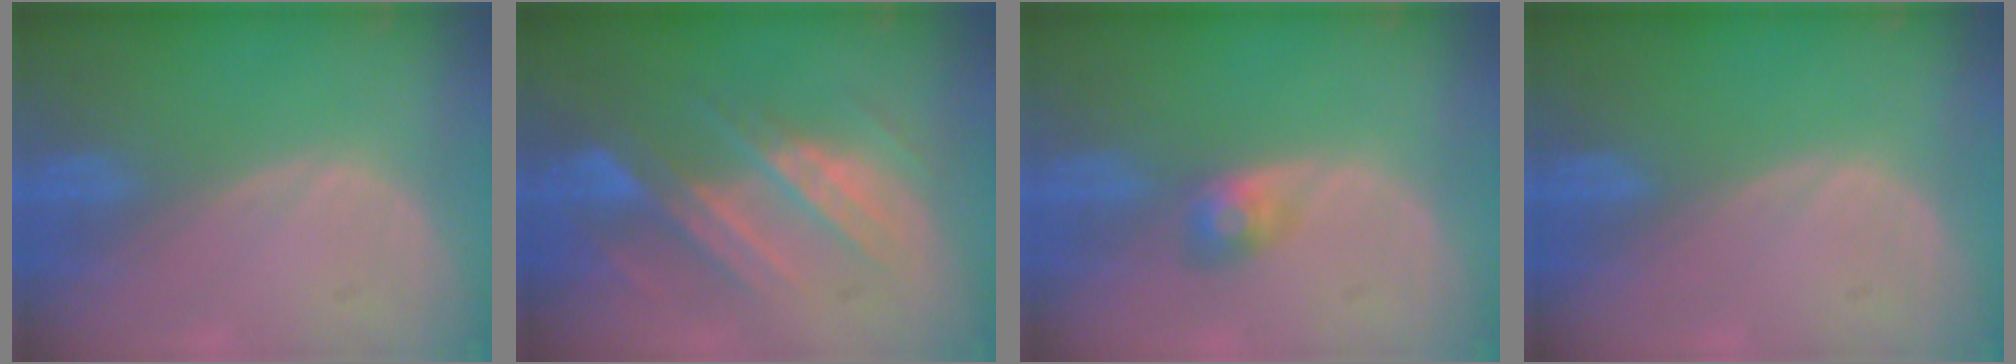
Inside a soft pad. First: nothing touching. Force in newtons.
{"total": 8.9, "press": 7.8, "slide": 4.4}
{"total": 2.9, "press": 2.6, "slide": 1.1}
{"total": 0.0}